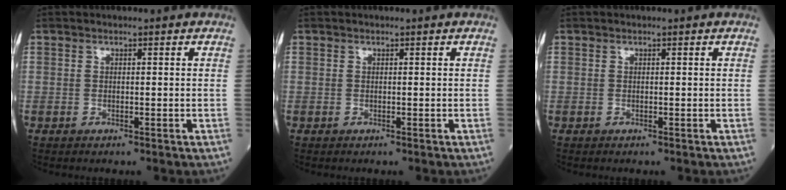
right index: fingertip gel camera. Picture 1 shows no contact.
{"total": 0.0}
{"total": 0.0}